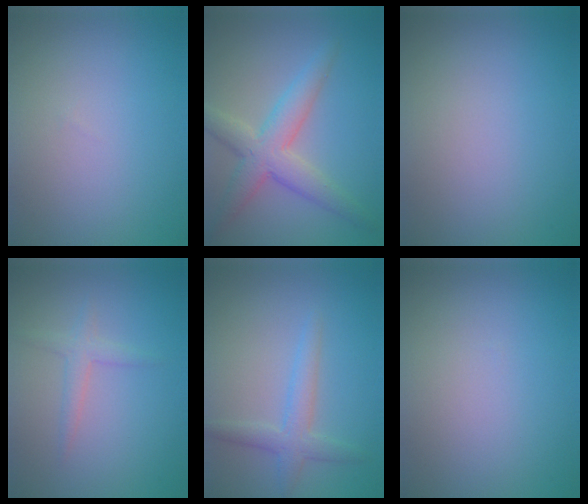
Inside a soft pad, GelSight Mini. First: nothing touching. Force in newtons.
{"total": 5.0, "press": 5.0, "slide": 0.2}
{"total": 0.0}
{"total": 1.7, "press": 1.7, "slide": 0.1}
{"total": 2.7, "press": 2.7, "slide": 0.1}
{"total": 0.0}